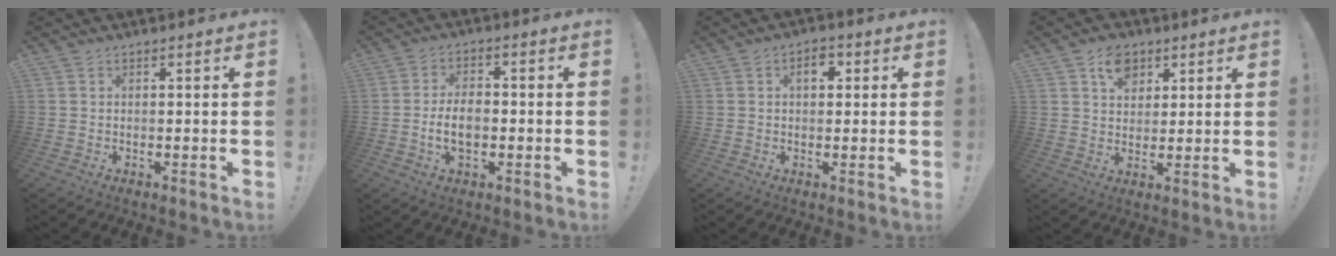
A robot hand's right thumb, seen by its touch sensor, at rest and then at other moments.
{"total": 7.3, "force": [-1.7, 4.2, 5.8], "torque": [-0.110, 0.007, -0.032]}
{"total": 4.5, "force": [1.2, 2.7, 3.5], "torque": [-0.040, 0.001, 0.013]}
{"total": 7.6, "force": [3.9, 5.9, 2.8], "torque": [-0.029, -0.014, 0.071]}